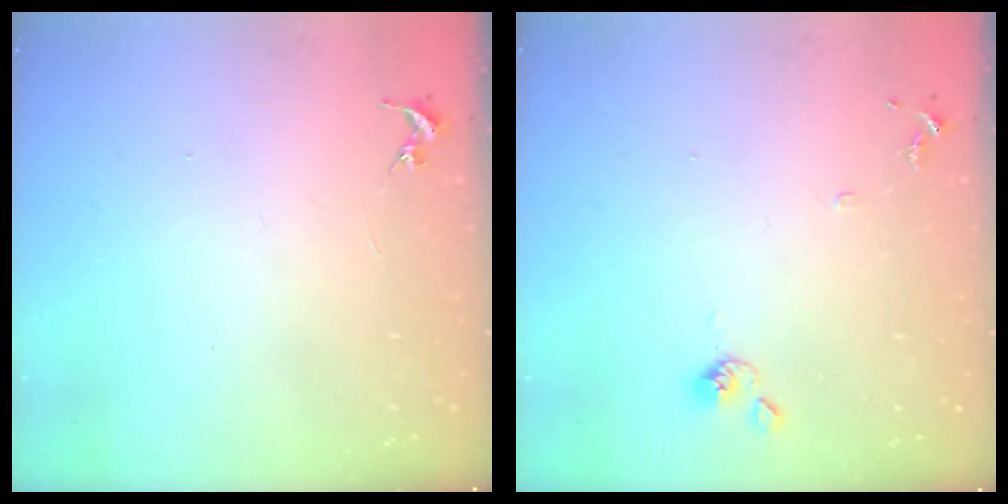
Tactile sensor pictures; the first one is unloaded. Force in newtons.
{"total": 7.8, "press": 7.8, "slide": 0.7}